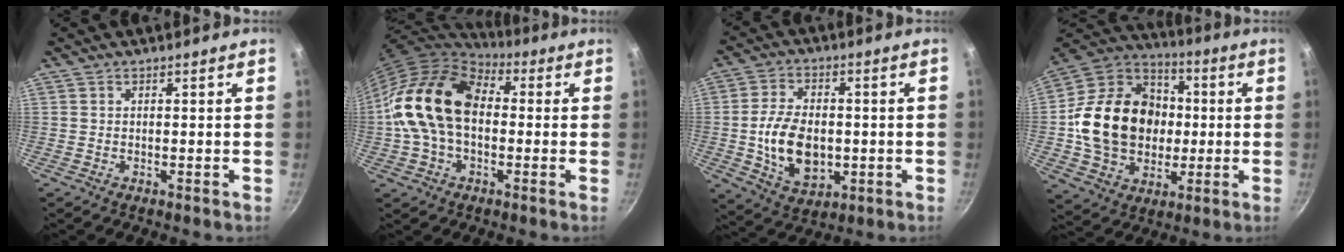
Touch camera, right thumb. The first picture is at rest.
{"total": 18.2, "force": [0.3, 12.6, 13.2], "torque": [-0.219, 0.041, -0.009]}
{"total": 13.0, "force": [-1.3, 8.5, 9.7], "torque": [-0.157, 0.004, -0.015]}
{"total": 22.5, "force": [-0.2, 18.1, 13.3], "torque": [-0.198, 0.034, -0.002]}